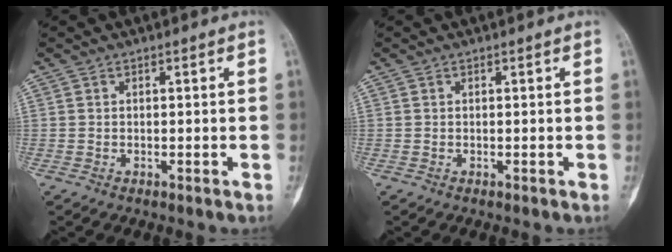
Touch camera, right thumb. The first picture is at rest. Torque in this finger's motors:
{"motor_torque": [-0.21, 0.19, 0.09, 0.01, 0.00]}